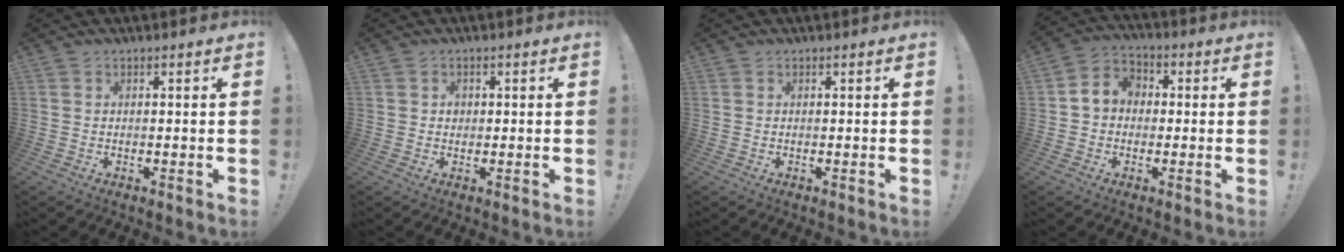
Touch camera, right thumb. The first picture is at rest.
{"total": 2.4, "force": [0.0, 2.1, 1.1], "torque": [-0.013, 0.002, -0.002]}
{"total": 0.0}
{"total": 6.2, "force": [-0.3, 5.5, 3.0], "torque": [-0.055, 0.023, 0.000]}